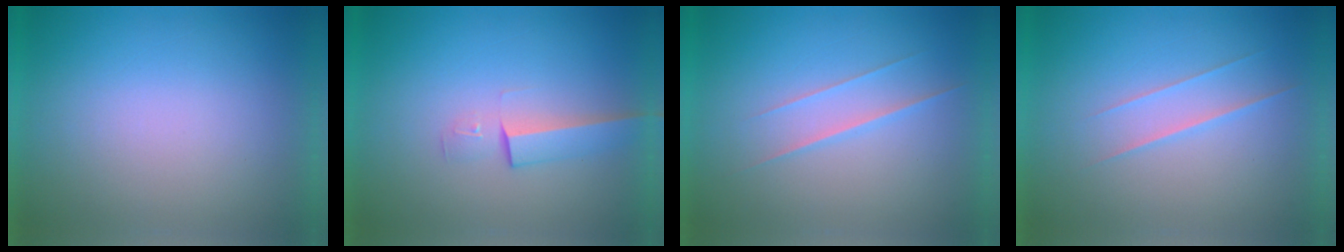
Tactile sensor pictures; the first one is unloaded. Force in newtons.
{"total": 2.6}
{"total": 1.5}
{"total": 1.7}